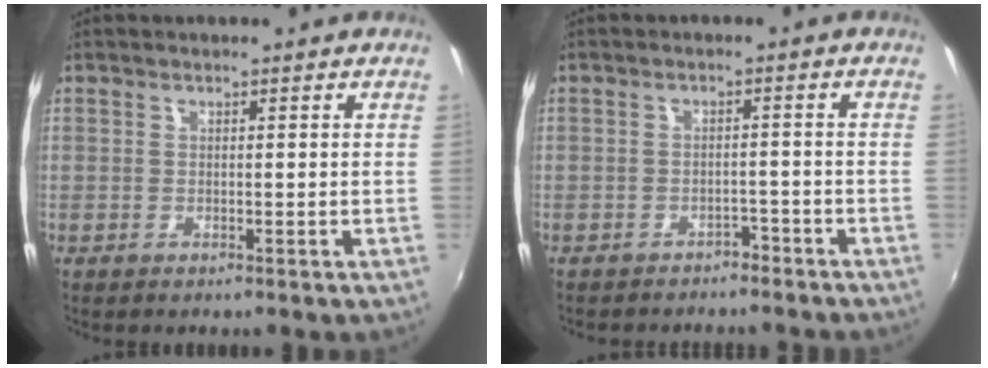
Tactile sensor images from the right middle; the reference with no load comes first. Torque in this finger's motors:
{"motor_torque": [0.32, -0.59, 0.17, 0.04]}